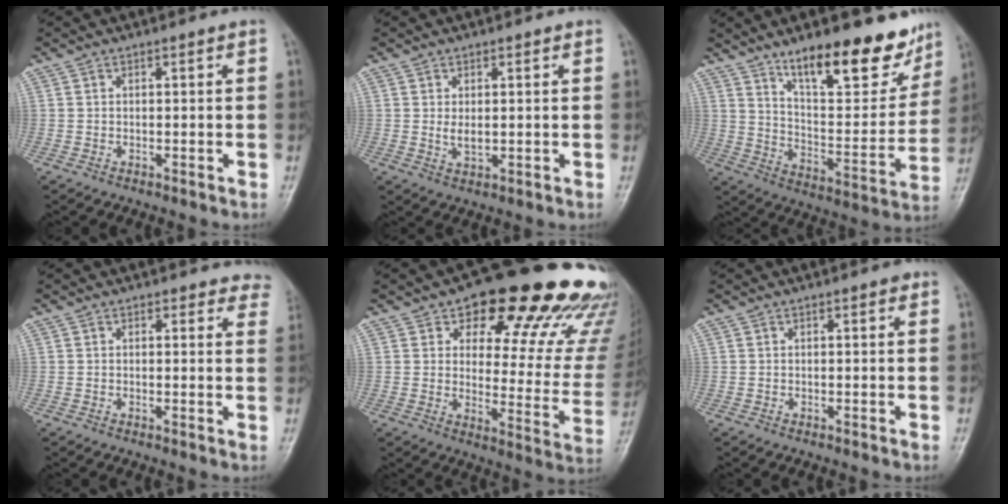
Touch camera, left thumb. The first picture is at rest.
{"total": 2.5, "force": [0.5, 1.4, 2.0], "torque": [-0.030, -0.008, 0.011]}
{"total": 20.0, "force": [13.8, 7.1, 12.7], "torque": [-0.135, -0.082, 0.219]}
{"total": 4.9, "force": [4.3, 2.3, 0.6], "torque": [0.040, -0.015, 0.024]}
{"total": 24.6, "force": [17.0, 10.1, 14.6], "torque": [-0.131, -0.083, 0.208]}
{"total": 0.8, "force": [0.4, 0.4, 0.6], "torque": [-0.006, 0.001, 0.002]}